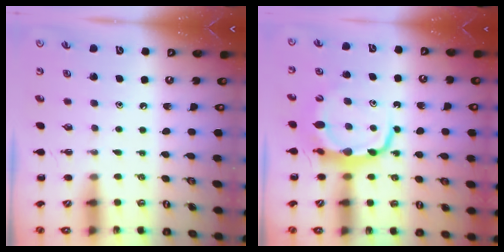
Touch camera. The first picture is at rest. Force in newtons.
{"total": 7.7, "press": 7.6, "slide": 1.1}